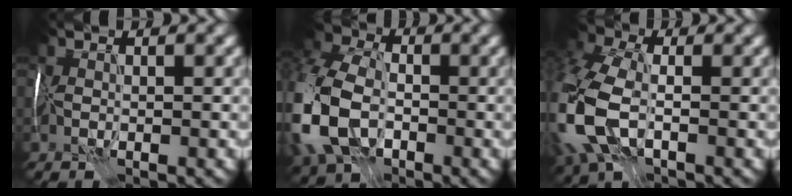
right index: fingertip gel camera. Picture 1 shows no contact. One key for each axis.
{"total": 13.9, "fx": -3.9, "fy": 9.3, "fz": 9.6, "tx": -0.243, "ty": -0.019, "tz": -0.086}
{"total": 12.3, "fx": -2.8, "fy": 7.7, "fz": 9.1, "tx": -0.243, "ty": -0.021, "tz": -0.053}